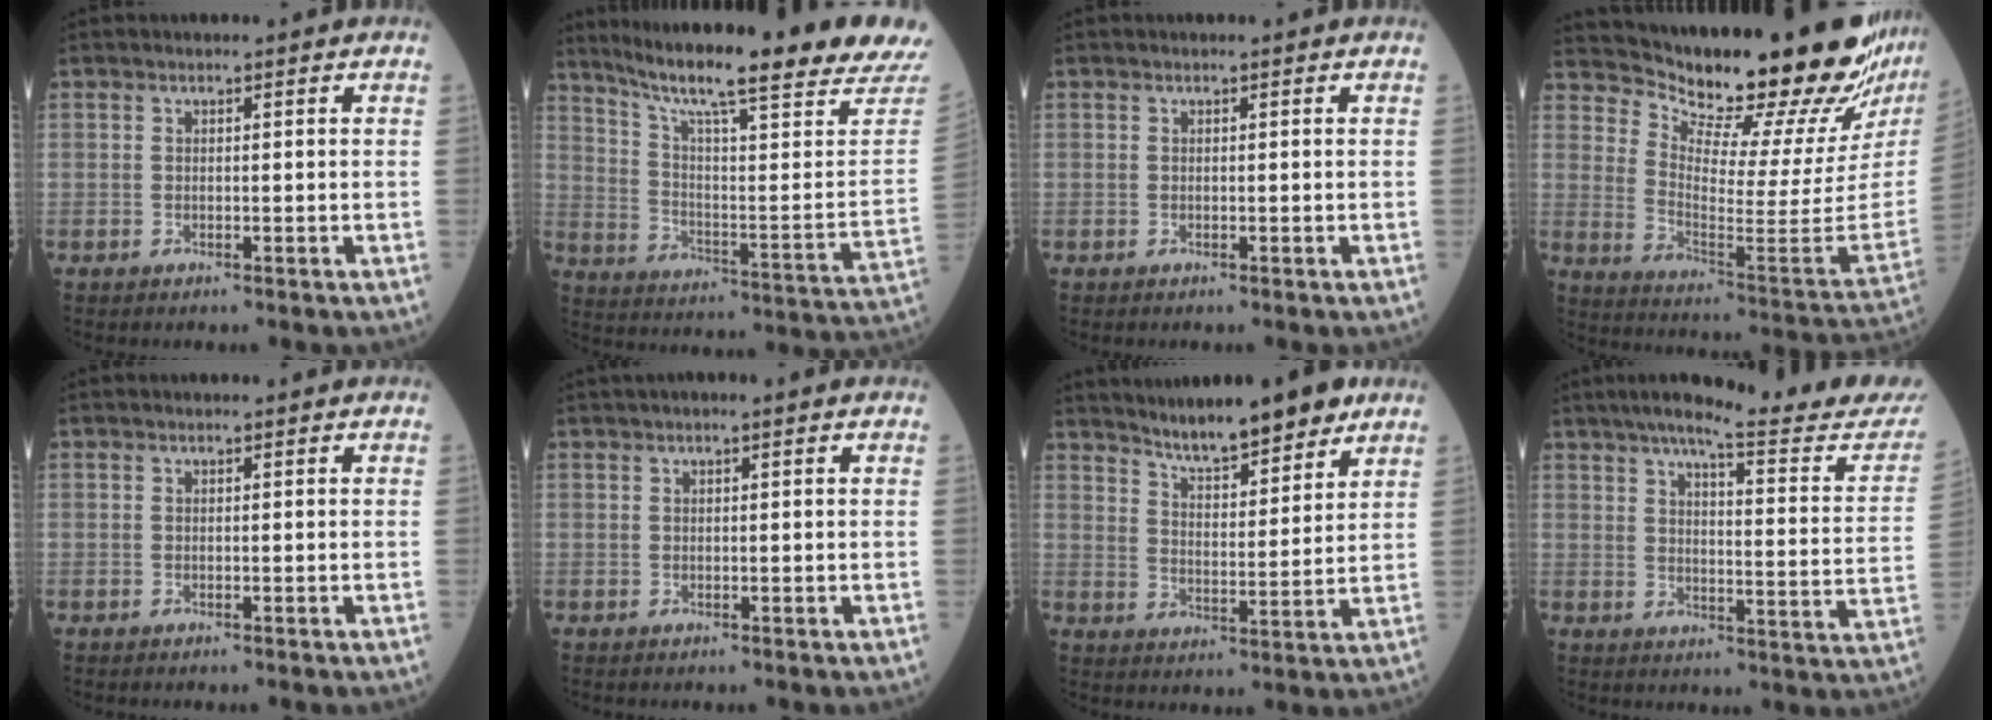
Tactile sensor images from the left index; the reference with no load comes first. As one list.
[{"total": 25.6, "force": [20.8, 0.2, 14.8], "torque": [-0.241, -0.064, 0.285]}, {"total": 0.0}, {"total": 25.2, "force": [22.9, 0.3, 10.5], "torque": [-0.183, -0.139, 0.312]}, {"total": 0.0}, {"total": 1.3, "force": [0.6, 0.0, 1.2], "torque": [-0.023, 0.009, 0.008]}, {"total": 11.2, "force": [9.1, 1.6, 6.3], "torque": [-0.099, -0.001, 0.146]}, {"total": 20.8, "force": [18.8, 0.4, 8.8], "torque": [-0.122, -0.073, 0.228]}]